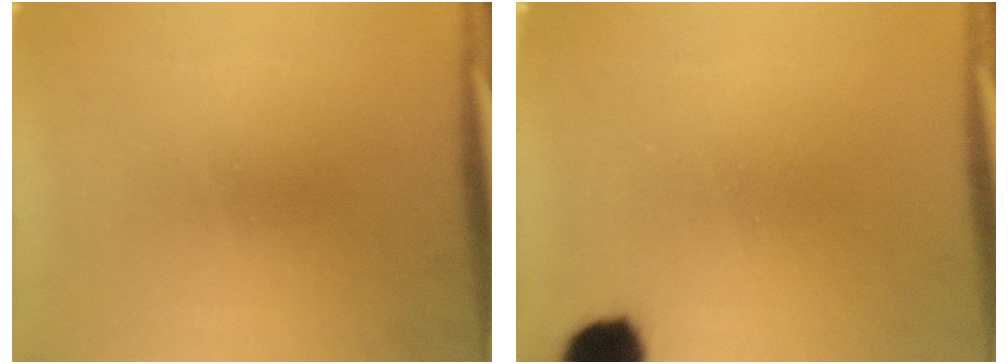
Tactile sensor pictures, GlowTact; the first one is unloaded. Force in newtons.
{"total": 7.0}